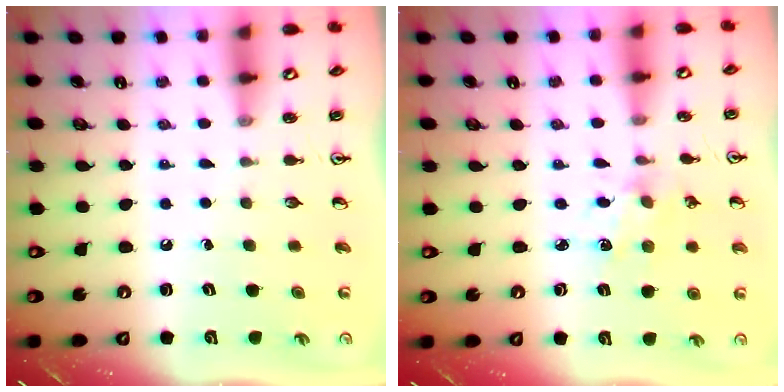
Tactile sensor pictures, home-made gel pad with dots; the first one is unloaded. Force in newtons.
{"total": 2.3, "press": 2.3, "slide": 0.4}